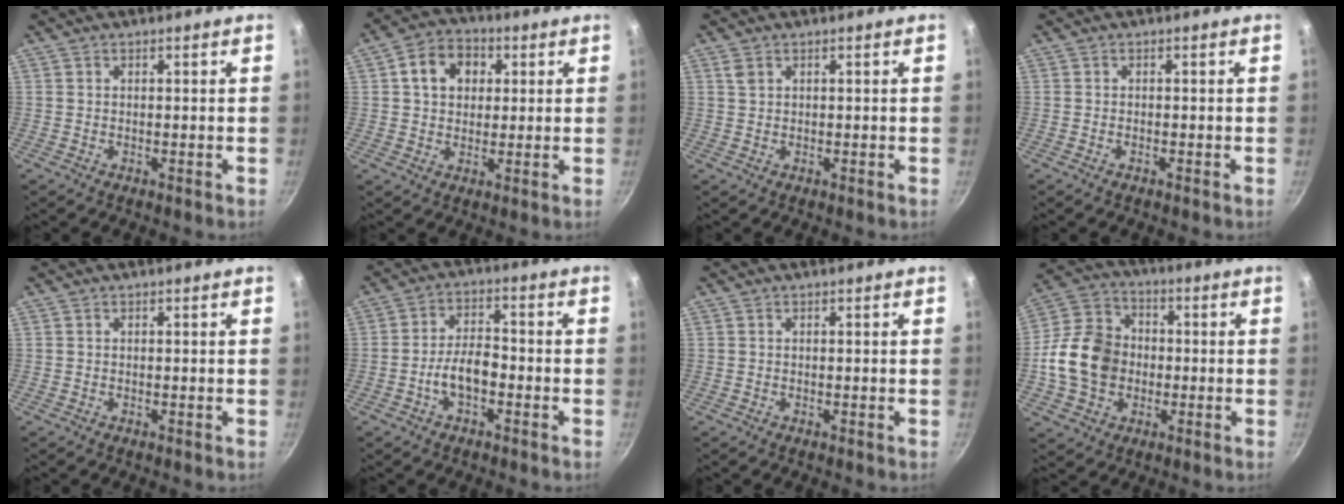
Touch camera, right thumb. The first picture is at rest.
{"total": 8.8, "force": [2.3, 6.9, 4.9], "torque": [-0.056, 0.010, 0.027]}
{"total": 1.4, "force": [0.7, 1.0, 0.8], "torque": [-0.015, 0.001, 0.016]}
{"total": 0.5, "force": [-0.4, 0.1, 0.3], "torque": [-0.010, 0.005, -0.009]}
{"total": 0.0}
{"total": 6.8, "force": [-2.5, 3.5, 5.2], "torque": [-0.084, 0.036, -0.047]}
{"total": 0.0}
{"total": 14.8, "force": [-1.7, 12.0, 8.5], "torque": [-0.132, 0.025, -0.042]}